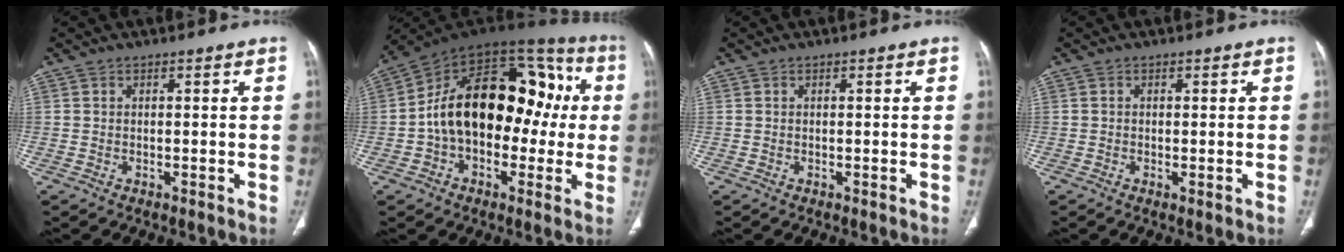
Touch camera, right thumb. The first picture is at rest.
{"total": 24.9, "force": [0.3, 15.6, 19.4], "torque": [-0.271, 0.063, -0.002]}
{"total": 0.0}
{"total": 0.8, "force": [-0.2, 0.3, 0.8], "torque": [-0.017, -0.004, -0.004]}